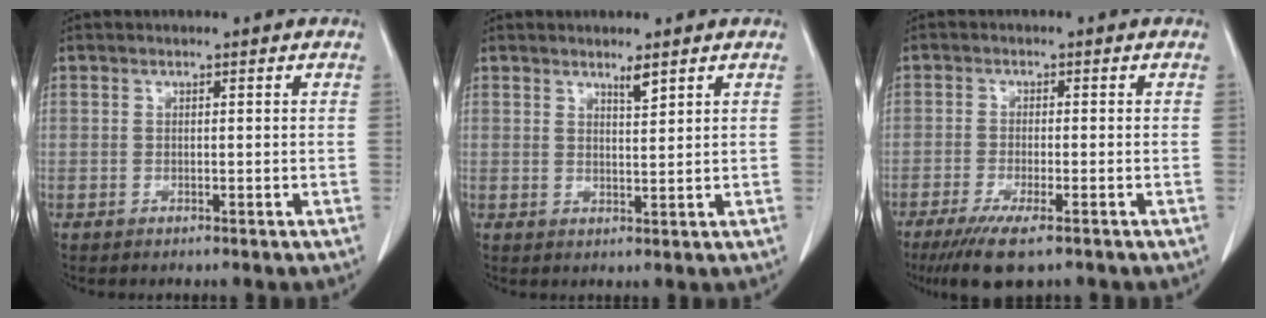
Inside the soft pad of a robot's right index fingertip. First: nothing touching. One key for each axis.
{"total": 1.9, "fx": 1.5, "fy": 0.1, "fz": 1.2, "tx": -0.022, "ty": -0.006, "tz": 0.030}
{"total": 6.9, "fx": -4.6, "fy": 0.8, "fz": 5.0, "tx": -0.087, "ty": -0.018, "tz": -0.073}